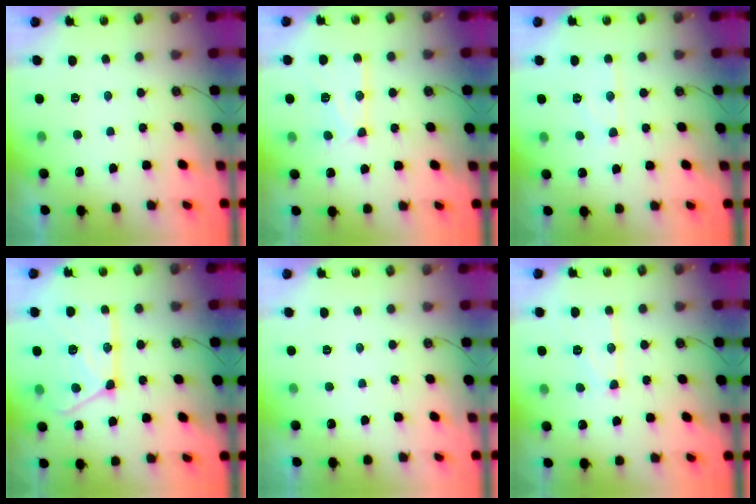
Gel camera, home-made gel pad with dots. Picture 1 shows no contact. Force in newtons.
{"total": 13.7, "press": 13.7, "slide": 0.8}
{"total": 7.0, "press": 7.0, "slide": 0.4}
{"total": 18.4, "press": 18.4, "slide": 1.6}
{"total": 0.0}
{"total": 11.9, "press": 11.9, "slide": 1.1}